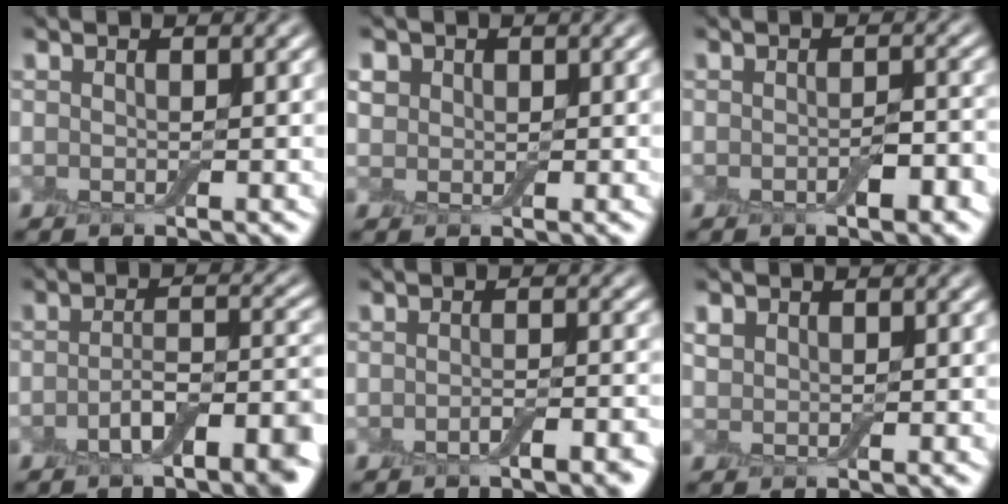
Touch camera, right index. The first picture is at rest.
{"total": 1.3, "force": [0.3, 1.3, 0.3], "torque": [-0.007, 0.000, 0.005]}
{"total": 2.3, "force": [-1.0, 0.9, 1.9], "torque": [-0.030, -0.004, -0.011]}
{"total": 6.6, "force": [-3.6, 2.2, 5.0], "torque": [-0.070, 0.003, -0.057]}
{"total": 2.3, "force": [-1.5, 0.7, 1.6], "torque": [-0.026, -0.004, -0.020]}
{"total": 0.7, "force": [0.4, 0.6, 0.1], "torque": [-0.002, 0.001, 0.010]}